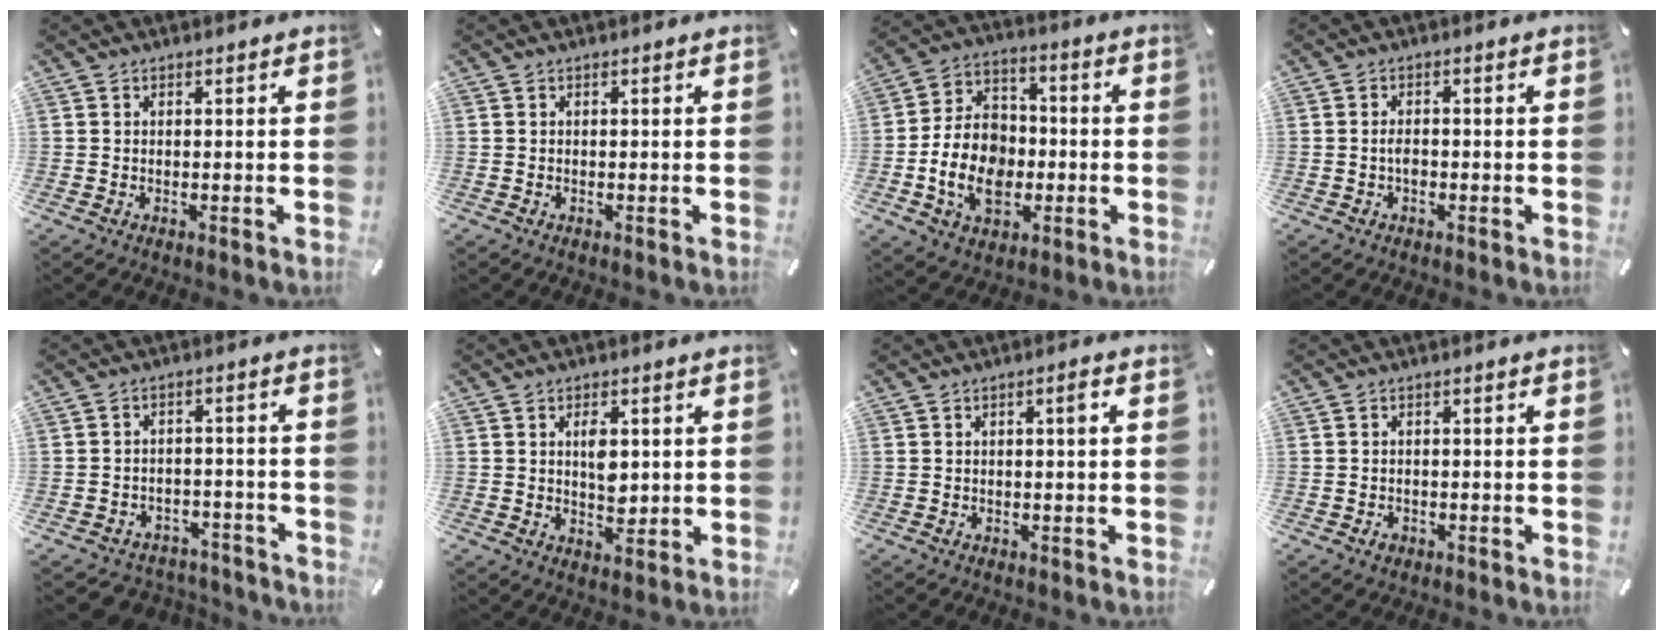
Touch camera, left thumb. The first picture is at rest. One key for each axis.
{"total": 0.0}
{"total": 14.1, "fx": -3.1, "fy": 10.9, "fz": 8.5, "tx": -0.185, "ty": 0.021, "tz": -0.051}
{"total": 2.1, "fx": -0.6, "fy": 1.2, "fz": 1.6, "tx": -0.030, "ty": 0.004, "tz": -0.012}
{"total": 3.9, "fx": -2.4, "fy": 3.0, "fz": 0.9, "tx": -0.015, "ty": 0.013, "tz": -0.044}
{"total": 5.6, "fx": 1.0, "fy": 3.5, "fz": 4.2, "tx": -0.054, "ty": -0.006, "tz": 0.011}
{"total": 2.2, "fx": 0.3, "fy": 0.3, "fz": 2.2, "tx": -0.042, "ty": 0.004, "tz": 0.003}
{"total": 1.5, "fx": -0.7, "fy": 1.2, "fz": 0.7, "tx": -0.014, "ty": 0.005, "tz": -0.015}